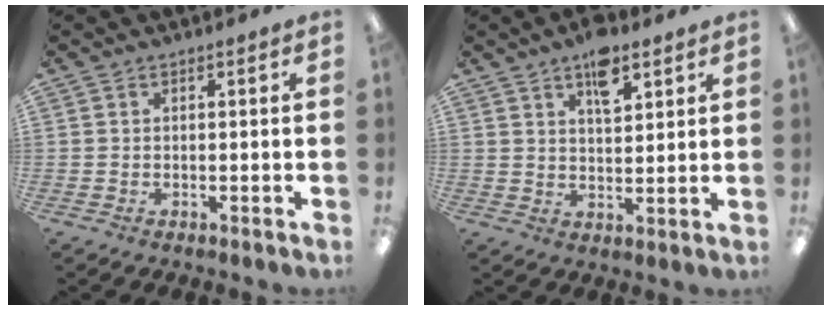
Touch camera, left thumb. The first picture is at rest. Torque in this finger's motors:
{"motor_torque": [0.99, 0.80, 0.64, -0.59, 0.05]}